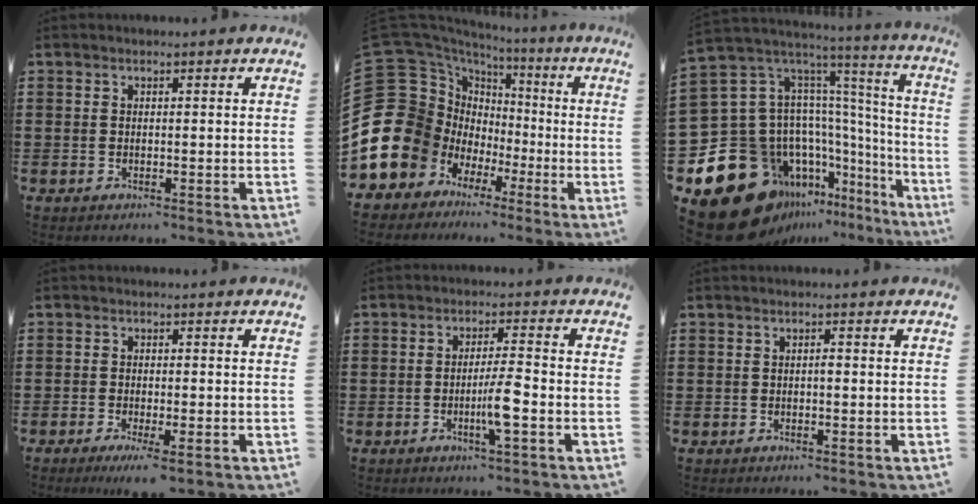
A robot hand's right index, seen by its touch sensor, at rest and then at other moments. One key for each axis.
{"total": 20.8, "fx": -4.7, "fy": 18.0, "fz": 9.4, "tx": -0.242, "ty": -0.017, "tz": -0.041}
{"total": 25.8, "fx": -11.8, "fy": 17.2, "fz": 15.2, "tx": -0.328, "ty": -0.022, "tz": -0.143}
{"total": 2.3, "fx": -1.6, "fy": 0.0, "fz": 1.6, "tx": -0.027, "ty": -0.002, "tz": -0.028}
{"total": 5.4, "fx": -1.8, "fy": 0.2, "fz": 5.1, "tx": -0.092, "ty": -0.008, "tz": -0.034}
{"total": 0.6, "fx": -0.2, "fy": 0.1, "fz": 0.6, "tx": -0.013, "ty": -0.004, "tz": -0.003}